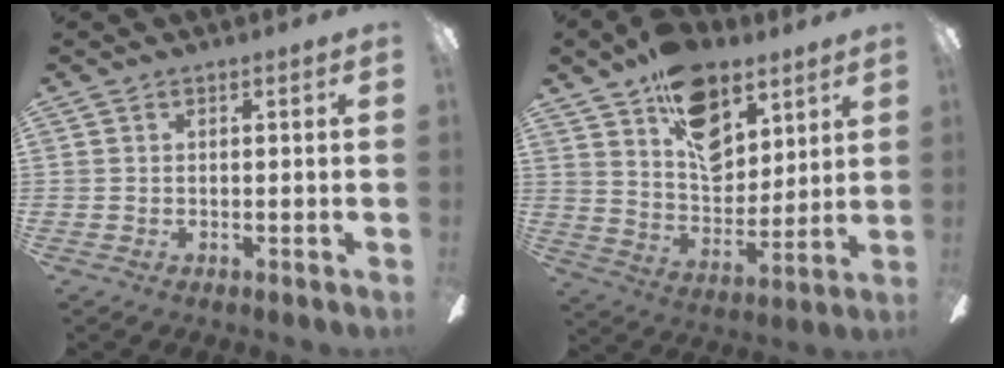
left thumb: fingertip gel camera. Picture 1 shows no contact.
{"total": 16.8, "force": [9.9, 10.2, 9.0], "torque": [-0.138, -0.045, 0.180]}